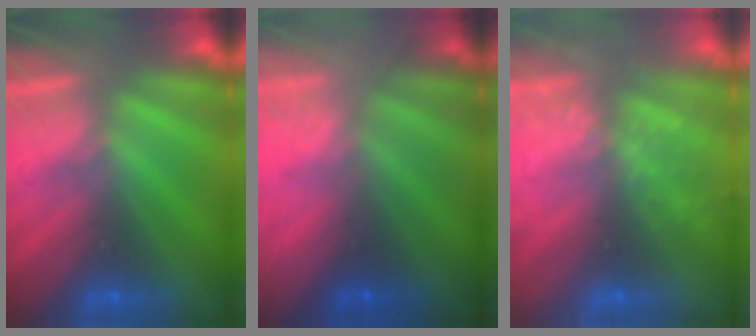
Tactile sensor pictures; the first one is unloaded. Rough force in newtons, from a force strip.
{"total": 5.6}
{"total": 8.0}